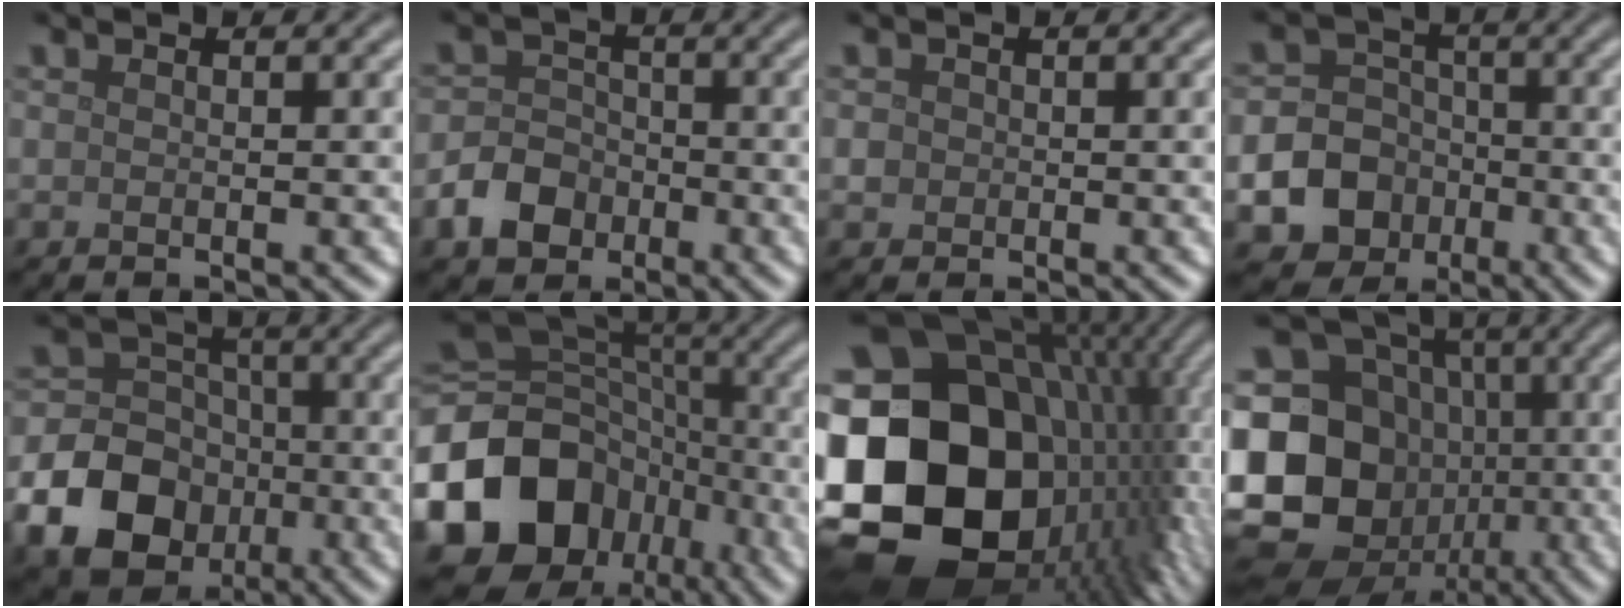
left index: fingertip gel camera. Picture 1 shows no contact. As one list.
[{"total": 3.9, "force": [-2.0, 3.1, 1.5], "torque": [-0.029, 0.001, -0.042]}, {"total": 1.1, "force": [-0.1, 1.0, 0.2], "torque": [0.003, -0.003, -0.002]}, {"total": 16.7, "force": [-6.2, 15.2, 3.0], "torque": [-0.094, -0.055, -0.122]}, {"total": 13.2, "force": [-4.8, 11.3, 4.9], "torque": [-0.100, -0.041, -0.107]}, {"total": 16.5, "force": [-6.6, 13.0, 7.8], "torque": [-0.190, -0.002, -0.125]}, {"total": 22.5, "force": [-1.9, 17.9, 13.4], "torque": [-0.283, -0.014, -0.023]}, {"total": 19.2, "force": [-2.7, 17.0, 8.5], "torque": [-0.217, 0.005, -0.080]}]